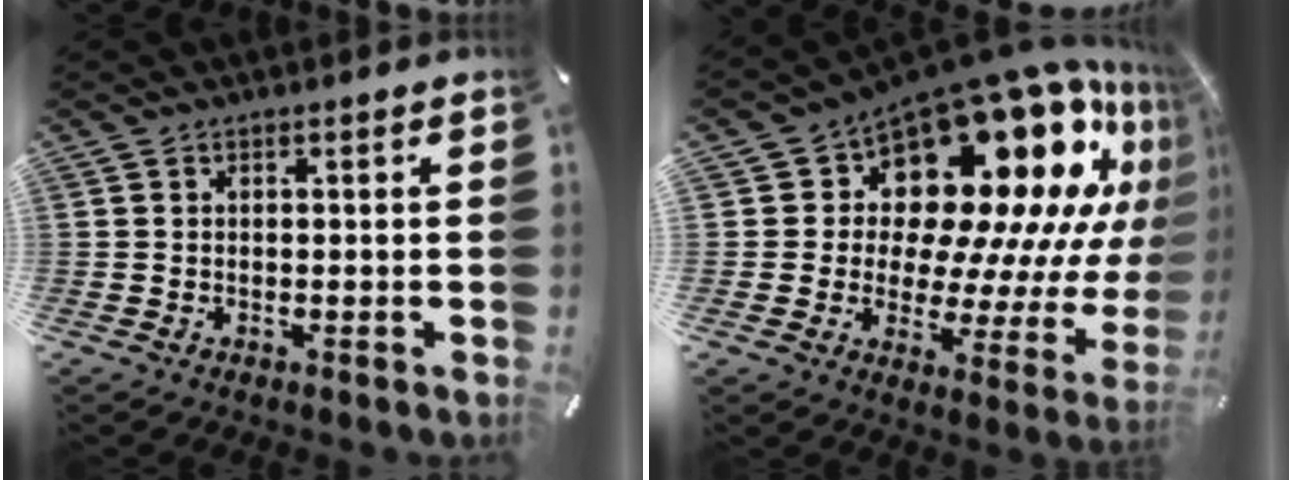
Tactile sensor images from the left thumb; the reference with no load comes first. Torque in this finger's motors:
{"motor_torque": [2.47, 2.54, 0.87, -0.39, 0.19]}